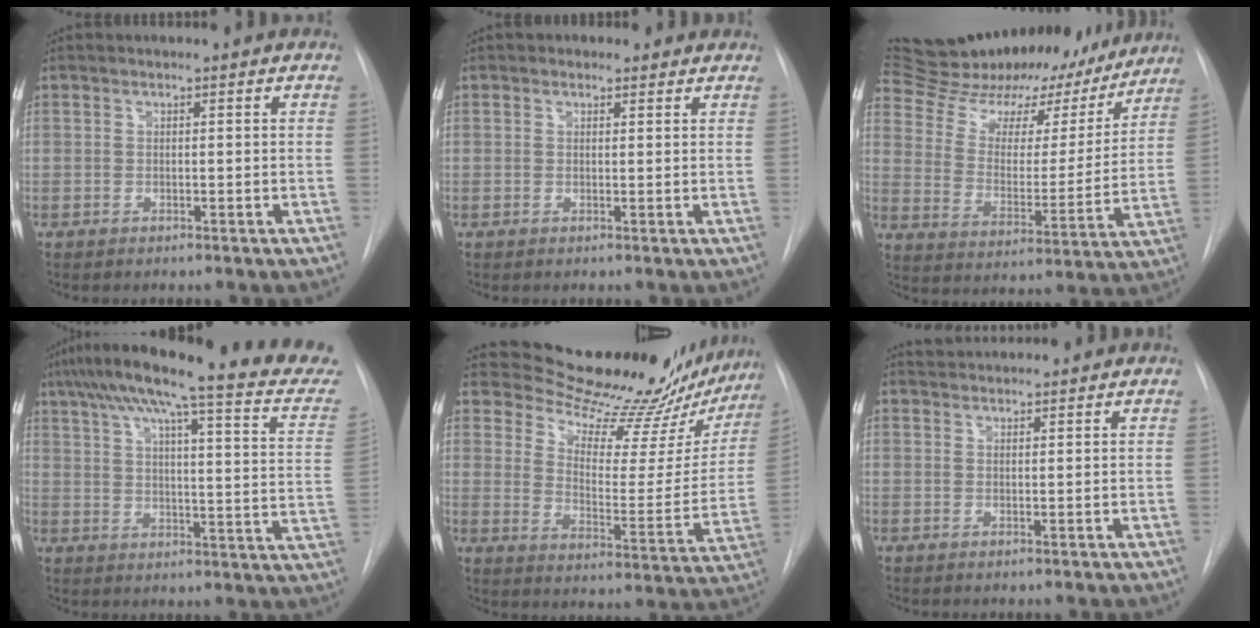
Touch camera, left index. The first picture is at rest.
{"total": 3.0, "force": [2.1, 2.0, 0.4], "torque": [0.002, 0.010, 0.023]}
{"total": 21.7, "force": [20.0, 6.6, 5.3], "torque": [-0.084, -0.006, 0.284]}
{"total": 25.4, "force": [21.6, 1.3, 13.3], "torque": [-0.194, -0.037, 0.266]}
{"total": 23.5, "force": [21.5, 5.3, 7.8], "torque": [-0.105, -0.073, 0.276]}
{"total": 3.9, "force": [3.8, 0.6, 0.4], "torque": [-0.008, 0.035, 0.060]}